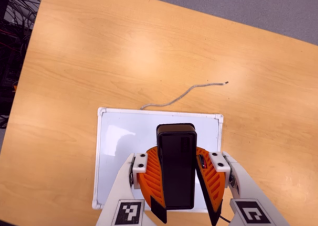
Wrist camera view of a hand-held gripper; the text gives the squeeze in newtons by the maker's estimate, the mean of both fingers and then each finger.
{"total": 10.7, "left": 10.5, "right": 11.0}